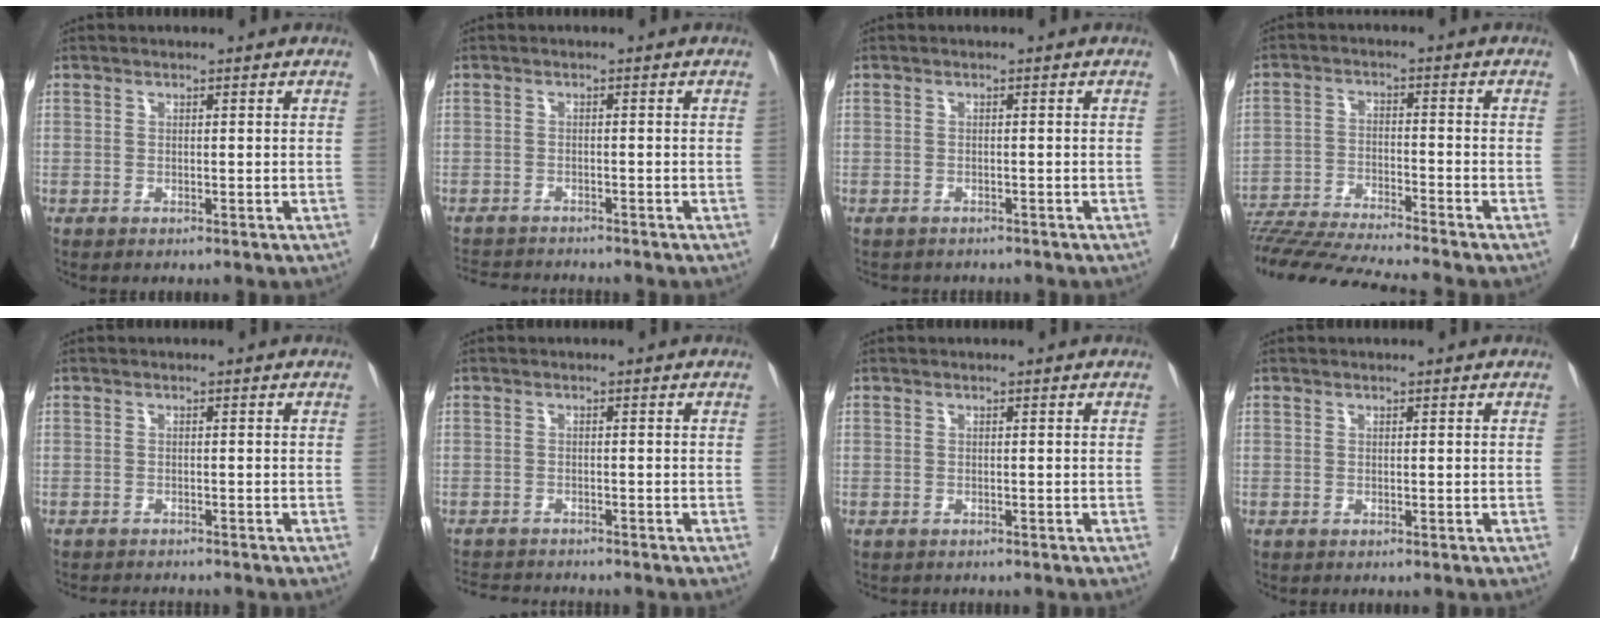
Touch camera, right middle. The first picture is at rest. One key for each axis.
{"total": 5.7, "fx": -5.6, "fy": 0.3, "fz": 0.9, "tx": -0.008, "ty": -0.009, "tz": -0.089}
{"total": 3.5, "fx": -3.2, "fy": 1.2, "fz": 0.6, "tx": -0.007, "ty": -0.002, "tz": -0.042}
{"total": 12.9, "fx": -11.9, "fy": -1.8, "fz": 4.6, "tx": -0.059, "ty": -0.019, "tz": -0.202}
{"total": 3.4, "fx": -3.4, "fy": 0.1, "fz": 0.5, "tx": -0.002, "ty": -0.009, "tz": -0.049}
{"total": 4.9, "fx": -4.9, "fy": 0.3, "fz": 0.7, "tx": -0.004, "ty": -0.013, "tz": -0.079}
{"total": 0.8, "fx": -0.7, "fy": 0.3, "fz": 0.1, "tx": -0.006, "ty": -0.001, "tz": -0.012}
{"total": 0.0}